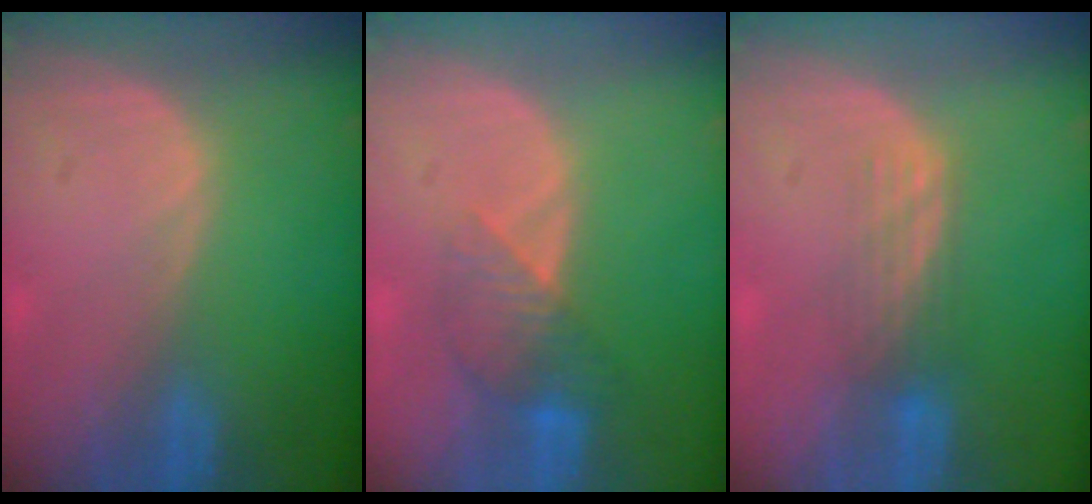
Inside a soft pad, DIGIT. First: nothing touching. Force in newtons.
{"total": 4.2, "press": 4.2, "slide": 0.4}
{"total": 3.3, "press": 3.0, "slide": 1.5}